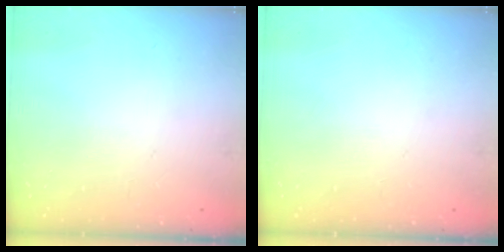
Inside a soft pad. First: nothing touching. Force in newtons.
{"total": 0.0}